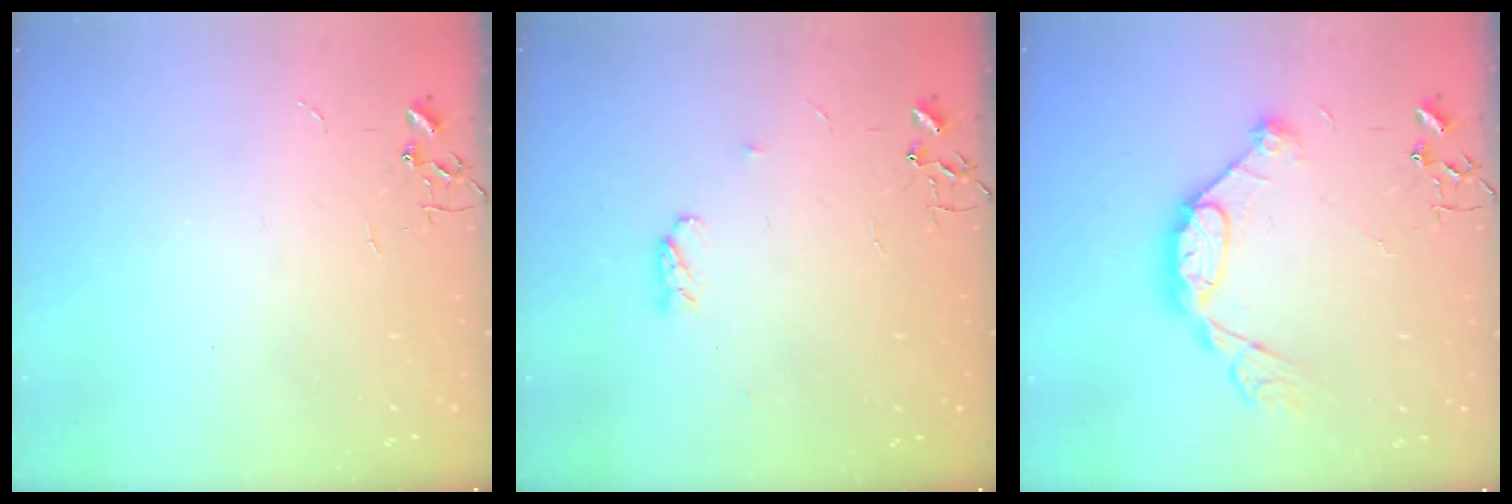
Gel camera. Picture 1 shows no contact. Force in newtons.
{"total": 3.8, "press": 3.7, "slide": 0.6}
{"total": 12.9, "press": 12.9, "slide": 0.8}